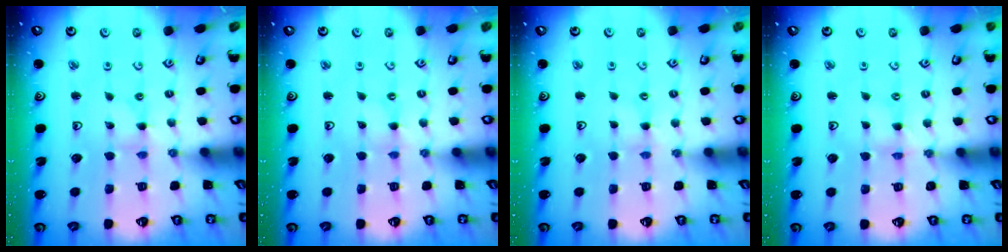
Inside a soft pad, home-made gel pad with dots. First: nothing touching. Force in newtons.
{"total": 0.0}
{"total": 1.3, "press": 1.3, "slide": 0.3}
{"total": 0.0}